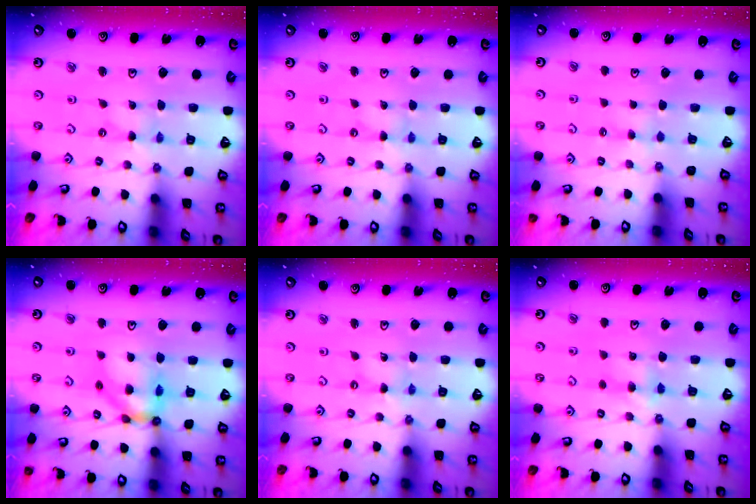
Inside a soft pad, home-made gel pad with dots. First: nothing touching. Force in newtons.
{"total": 0.0}
{"total": 2.3, "press": 2.2, "slide": 0.5}
{"total": 12.4, "press": 12.3, "slide": 1.5}
{"total": 0.0}
{"total": 4.7, "press": 4.6, "slide": 0.7}